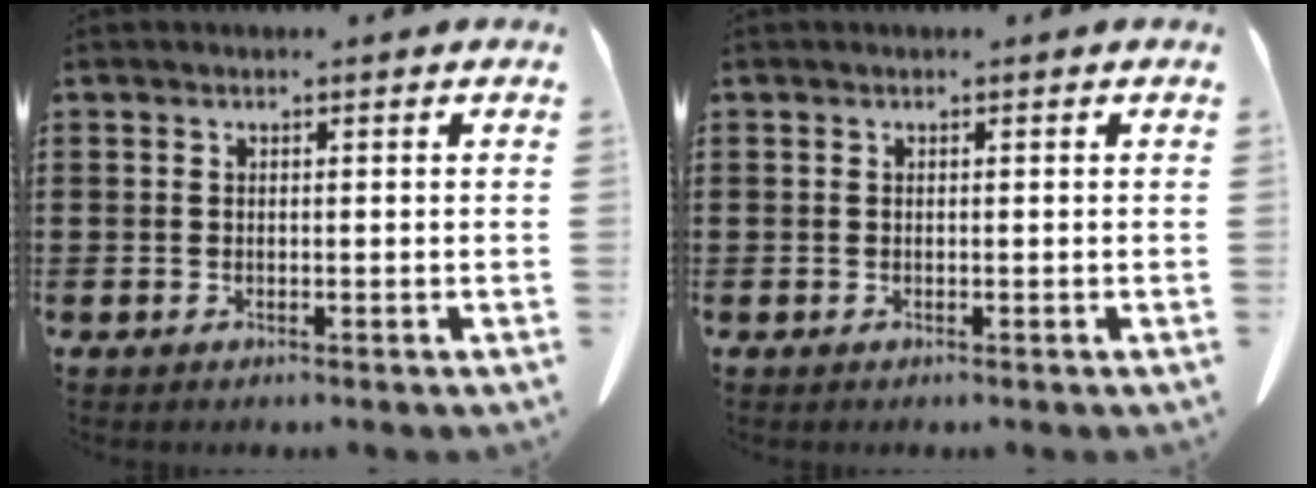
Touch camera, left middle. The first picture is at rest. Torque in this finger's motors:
{"motor_torque": [-0.01, -0.70, 0.01, -0.01]}